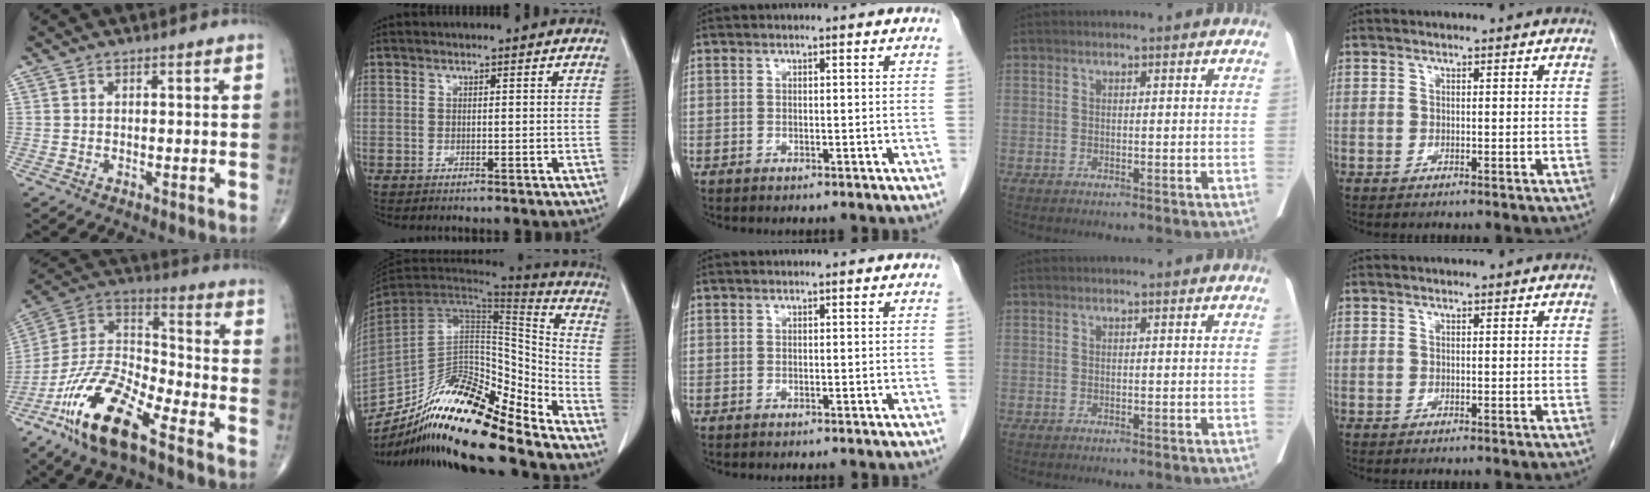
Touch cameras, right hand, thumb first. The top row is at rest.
{"thumb": {"total": 19.0, "force": [-11.5, 6.2, 13.8], "torque": [-0.264, 0.057, -0.222]}, "index": {"total": 21.9, "force": [-16.9, 3.4, 13.5], "torque": [-0.252, -0.008, -0.305]}}